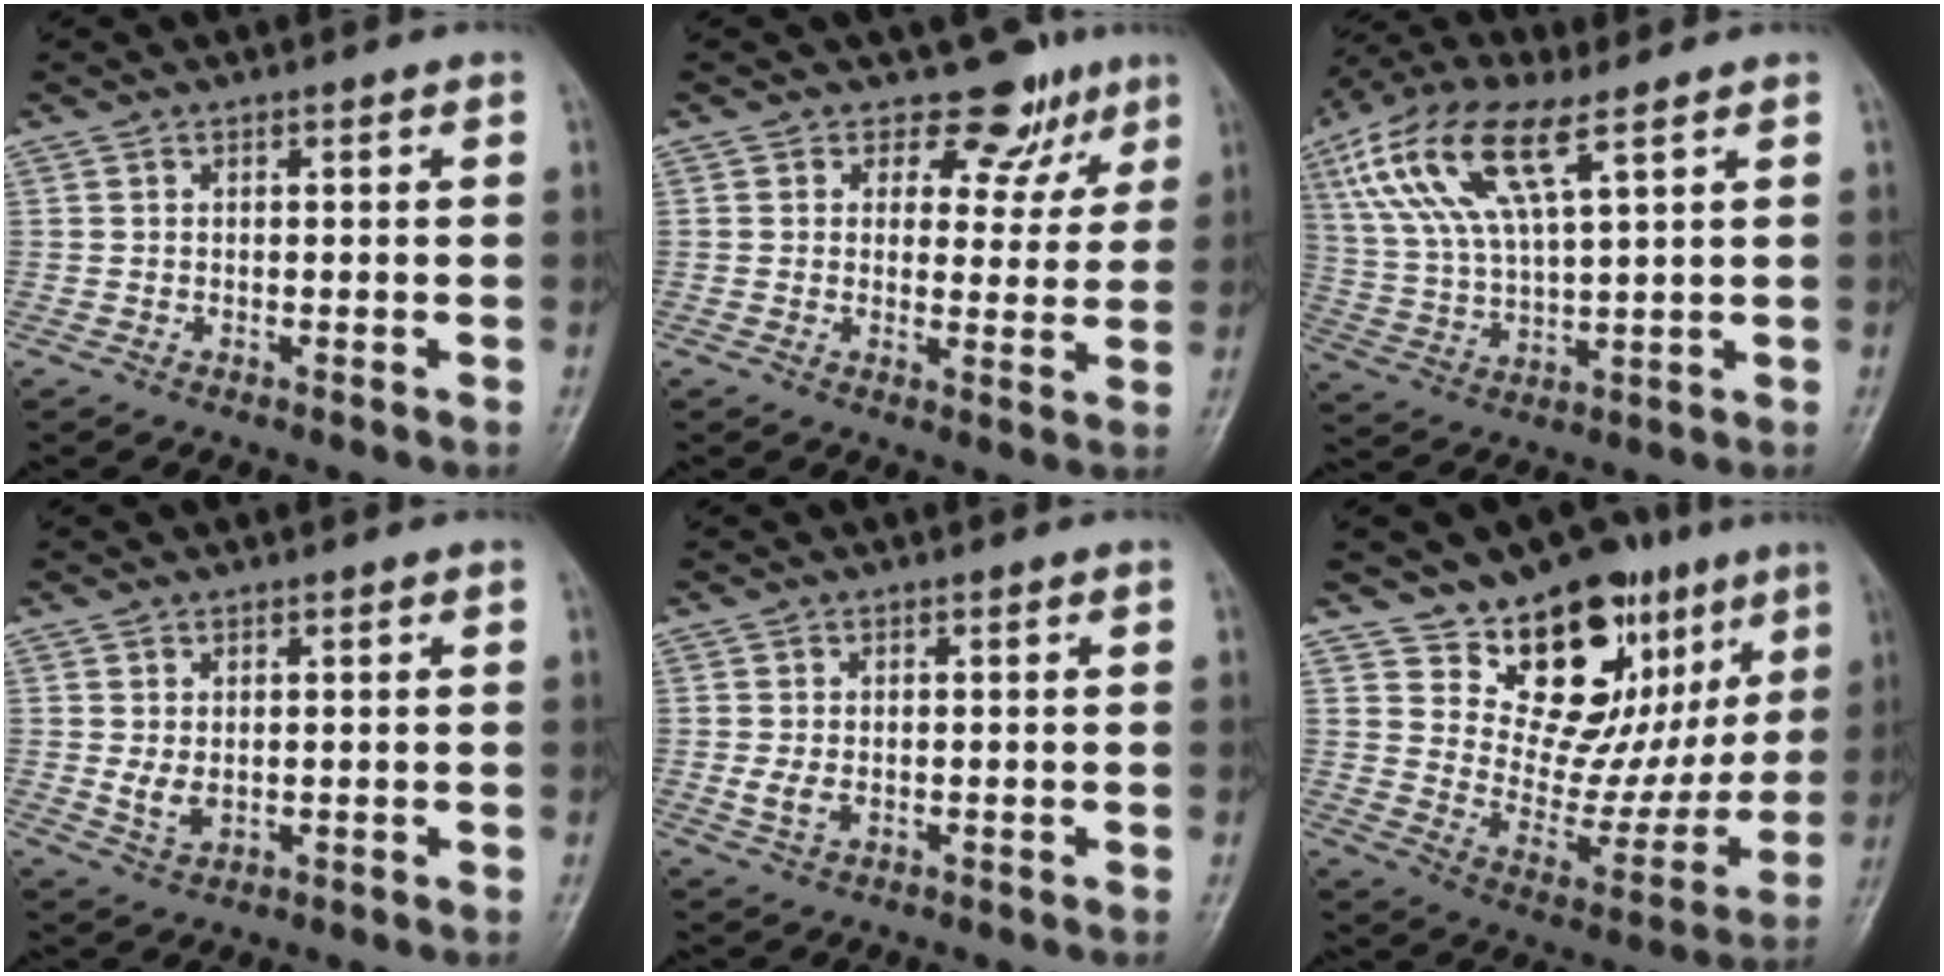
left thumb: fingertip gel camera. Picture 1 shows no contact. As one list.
[{"total": 7.3, "force": [5.1, 4.9, 1.7], "torque": [0.017, -0.029, 0.057]}, {"total": 15.7, "force": [7.5, 5.4, 12.7], "torque": [-0.269, -0.003, 0.145]}, {"total": 3.1, "force": [0.5, 2.0, 2.3], "torque": [-0.037, -0.011, 0.015]}, {"total": 2.5, "force": [-0.2, 1.7, 1.9], "torque": [-0.040, -0.007, -0.001]}, {"total": 20.6, "force": [11.6, 11.3, 12.6], "torque": [-0.107, -0.060, 0.189]}]